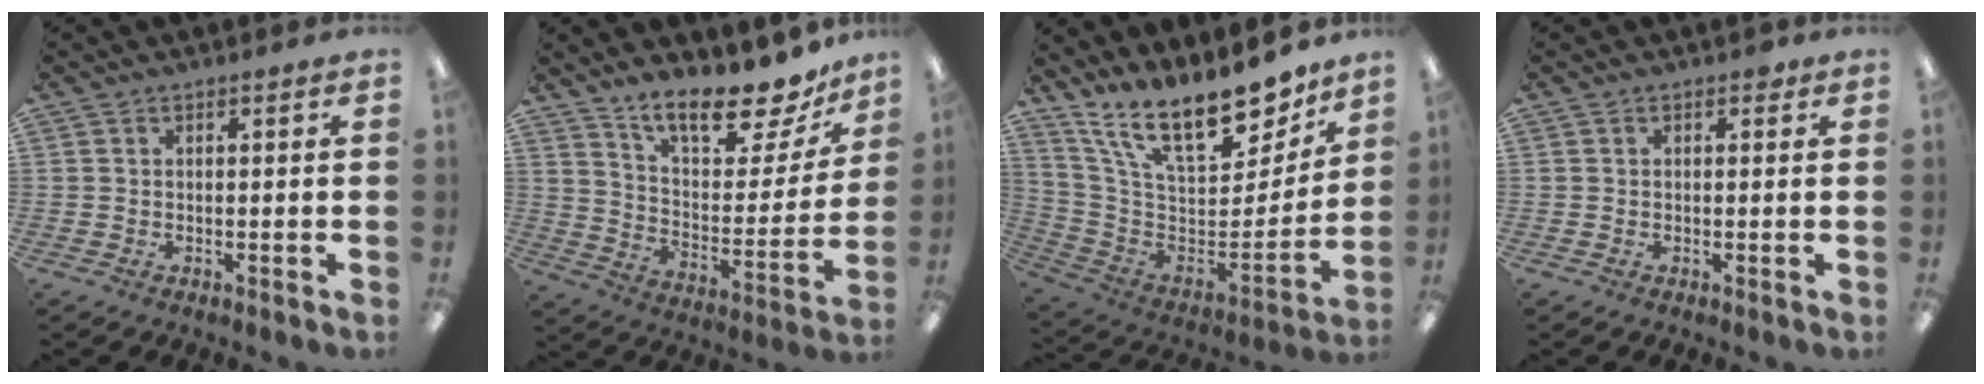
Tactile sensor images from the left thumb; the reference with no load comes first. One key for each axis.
{"total": 17.7, "fx": 15.0, "fy": 4.9, "fz": 8.1, "tx": -0.134, "ty": -0.110, "tz": 0.255}
{"total": 20.1, "fx": 15.4, "fy": 7.0, "fz": 10.8, "tx": -0.176, "ty": -0.121, "tz": 0.267}
{"total": 1.3, "fx": 0.7, "fy": 0.7, "fz": 0.8, "tx": -0.009, "ty": -0.001, "tz": 0.011}